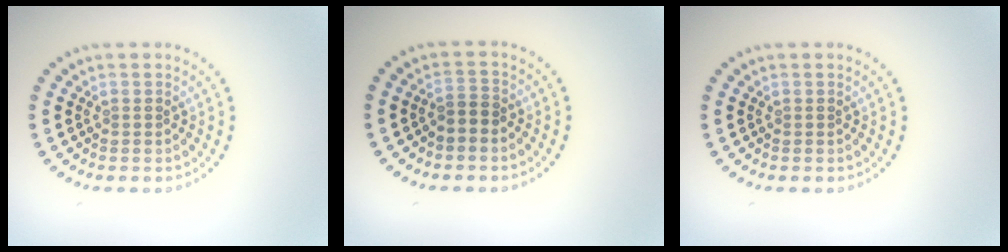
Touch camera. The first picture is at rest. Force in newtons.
{"total": 1.6, "press": 1.4, "slide": 0.8}
{"total": 0.0}